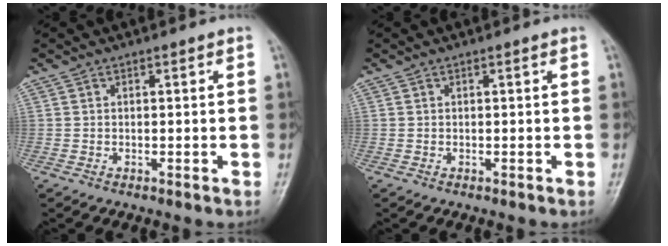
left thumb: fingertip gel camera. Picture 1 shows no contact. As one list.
[{"total": 0.0}]